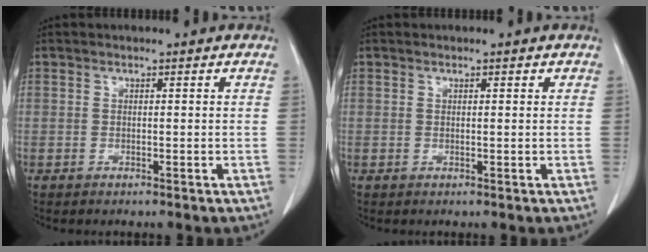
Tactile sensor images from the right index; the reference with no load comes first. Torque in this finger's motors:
{"motor_torque": [-0.27, 0.14, 0.02, -0.01]}